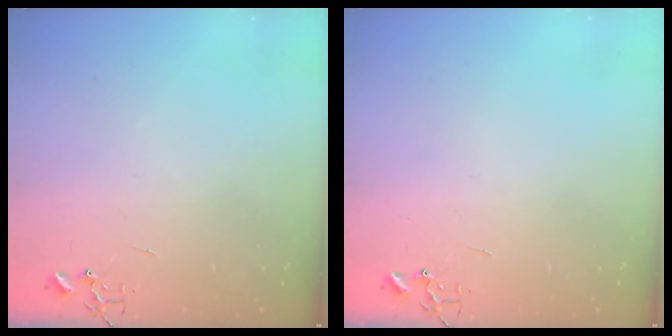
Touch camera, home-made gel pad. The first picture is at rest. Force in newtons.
{"total": 0.0}